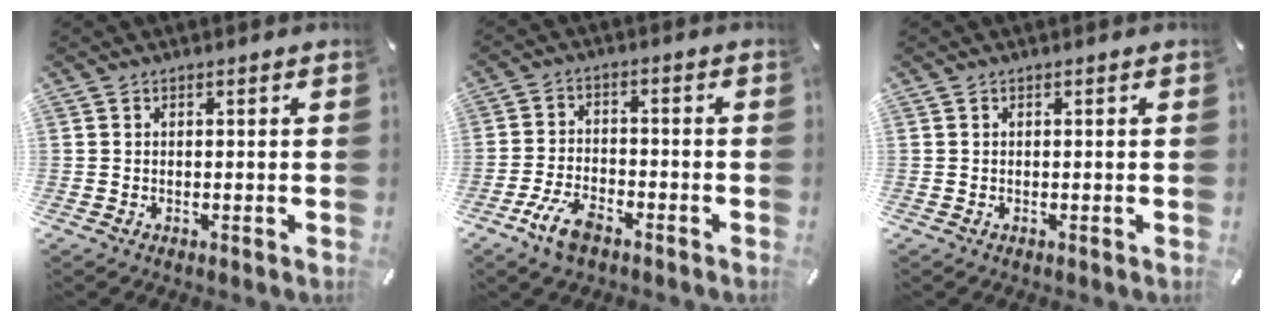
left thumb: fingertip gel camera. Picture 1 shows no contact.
{"total": 7.6, "force": [-4.8, 3.6, 4.8], "torque": [-0.108, 0.015, -0.090]}
{"total": 0.0}